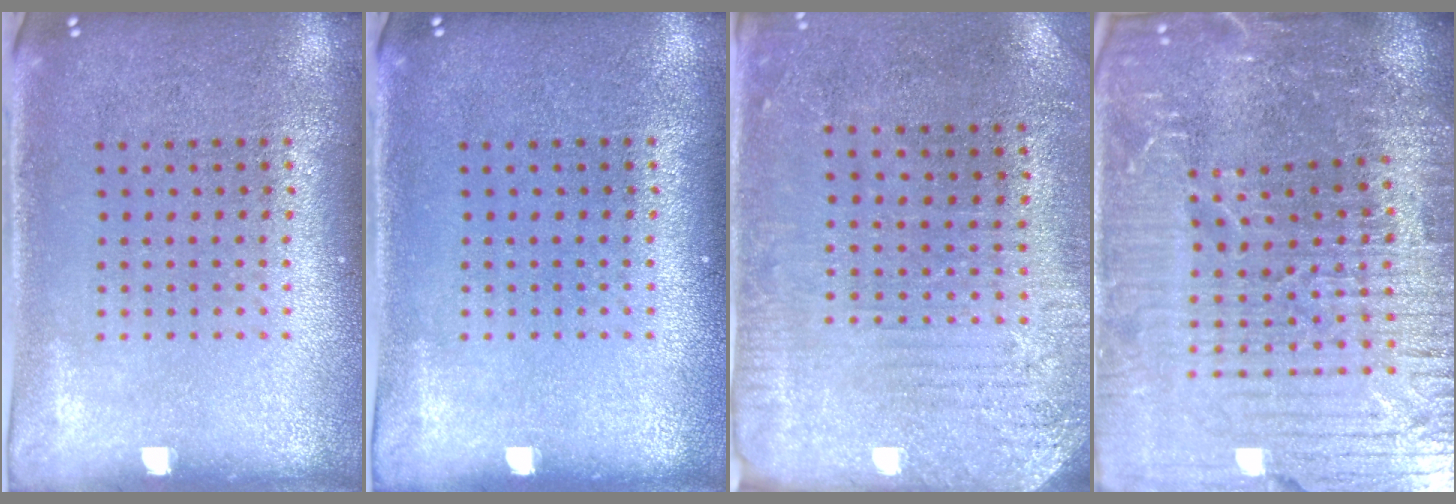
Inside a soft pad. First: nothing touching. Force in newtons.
{"total": 0.0}
{"total": 2.8, "press": 2.4, "slide": 1.4}
{"total": 6.3, "press": 5.6, "slide": 3.0}